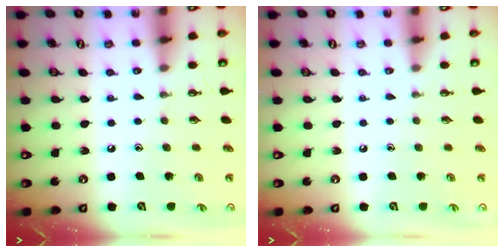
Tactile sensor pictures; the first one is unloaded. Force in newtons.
{"total": 0.0}